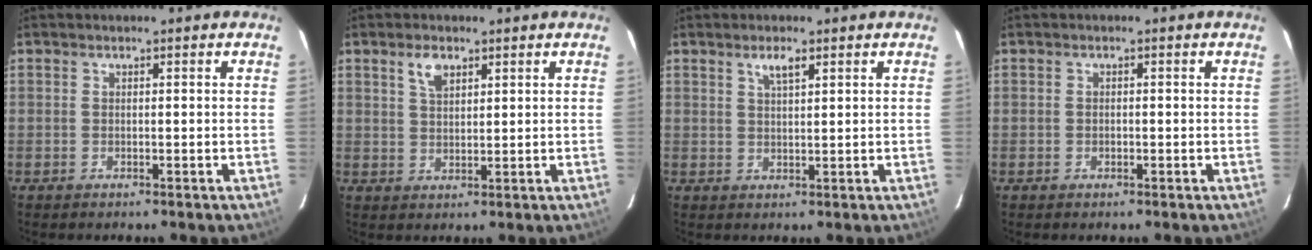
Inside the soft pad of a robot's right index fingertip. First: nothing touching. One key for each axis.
{"total": 3.7, "fx": 2.2, "fy": 1.9, "fz": 2.4, "tx": -0.042, "ty": 0.007, "tz": 0.042}
{"total": 2.7, "fx": 1.7, "fy": 0.6, "fz": 2.0, "tx": -0.034, "ty": 0.004, "tz": 0.031}
{"total": 0.8, "fx": -0.2, "fy": 0.6, "fz": 0.4, "tx": -0.006, "ty": 0.002, "tz": -0.004}